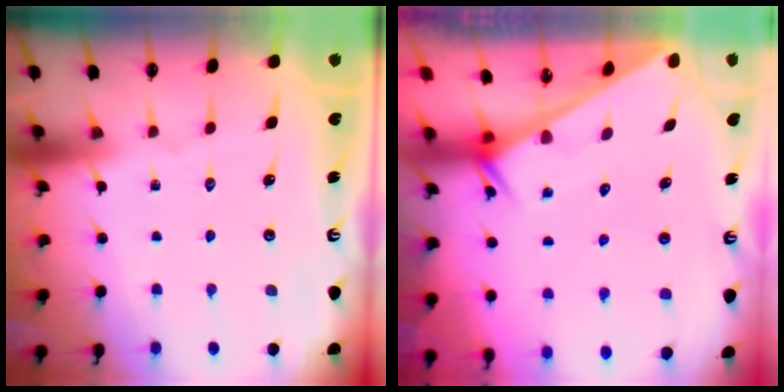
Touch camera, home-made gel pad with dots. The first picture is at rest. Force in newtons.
{"total": 3.6, "press": 3.6, "slide": 0.3}